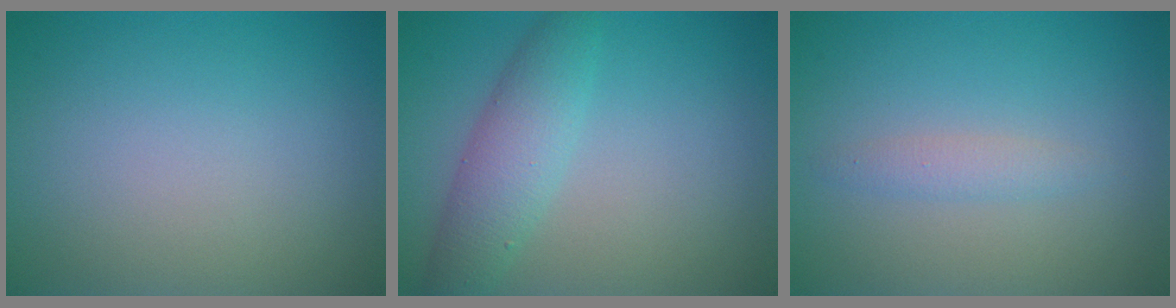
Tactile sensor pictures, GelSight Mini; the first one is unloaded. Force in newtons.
{"total": 3.8, "press": 3.8, "slide": 0.1}
{"total": 1.4, "press": 1.4, "slide": 0.0}